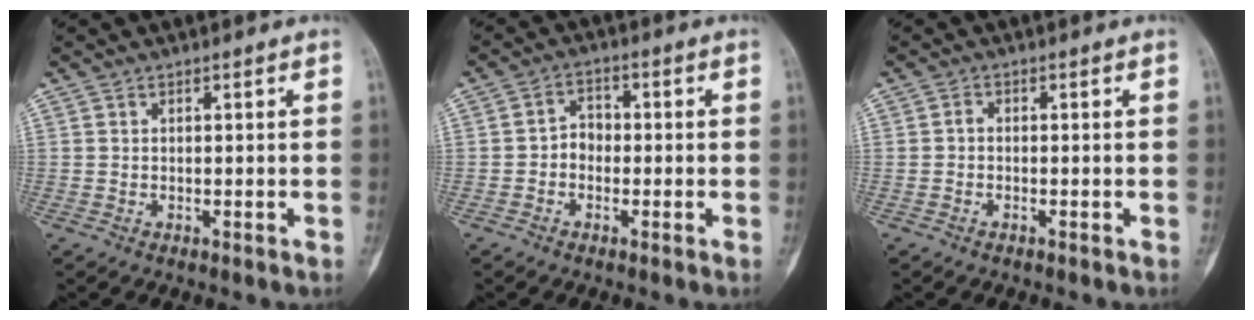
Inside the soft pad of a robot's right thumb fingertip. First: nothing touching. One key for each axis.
{"total": 3.5, "fx": -0.8, "fy": 2.8, "fz": 1.9, "tx": -0.005, "ty": 0.016, "tz": -0.026}
{"total": 1.0, "fx": -0.4, "fy": 0.6, "fz": 0.7, "tx": -0.012, "ty": 0.004, "tz": -0.012}